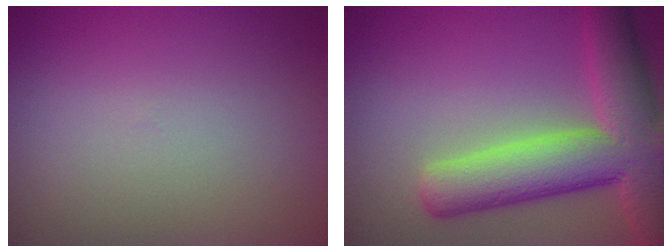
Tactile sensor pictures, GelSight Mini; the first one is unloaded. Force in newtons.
{"total": 10.1, "press": 10.1, "slide": 0.6}